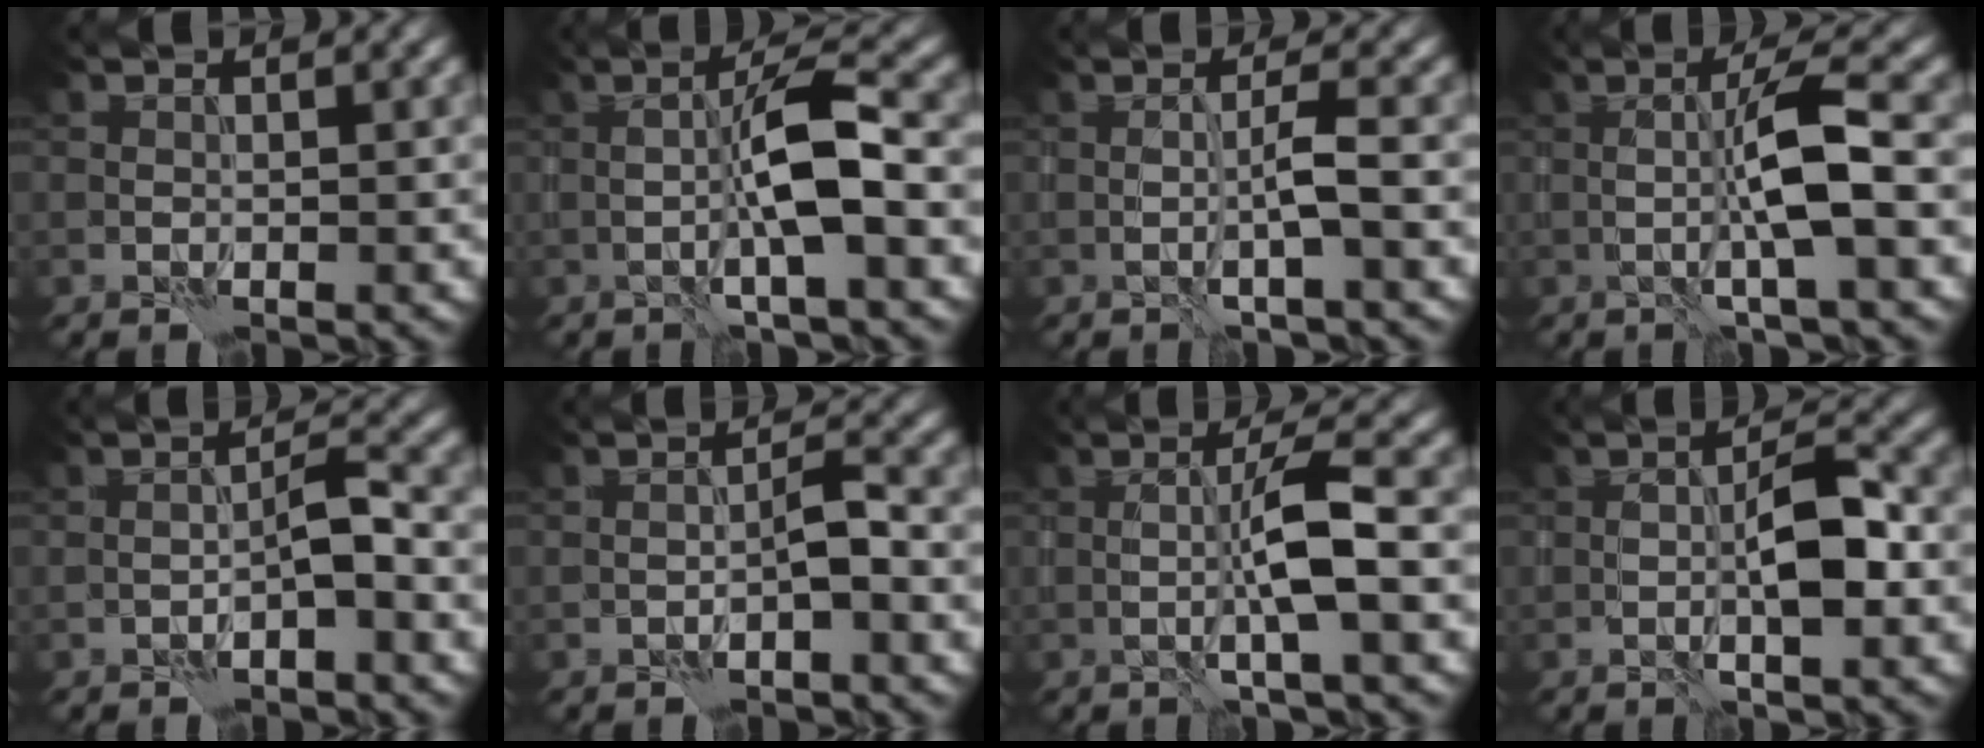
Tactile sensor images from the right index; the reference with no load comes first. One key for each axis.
{"total": 4.1, "fx": 0.2, "fy": 0.2, "fz": 4.1, "tx": -0.092, "ty": 0.007, "tz": -0.009}
{"total": 1.4, "fx": 0.2, "fy": -0.4, "fz": 1.3, "tx": -0.041, "ty": -0.004, "tz": -0.010}
{"total": 3.9, "fx": 0.5, "fy": 0.0, "fz": 3.8, "tx": -0.088, "ty": 0.000, "tz": -0.003}
{"total": 1.3, "fx": -0.3, "fy": -0.4, "fz": 1.2, "tx": -0.040, "ty": 0.004, "tz": -0.015}
{"total": 1.0, "fx": -0.1, "fy": -0.4, "fz": 0.9, "tx": -0.035, "ty": 0.001, "tz": -0.012}
{"total": 3.2, "fx": 0.5, "fy": -0.1, "fz": 3.2, "tx": -0.076, "ty": -0.002, "tz": -0.004}
{"total": 3.2, "fx": 0.1, "fy": 0.5, "fz": 3.1, "tx": -0.077, "ty": 0.000, "tz": -0.007}